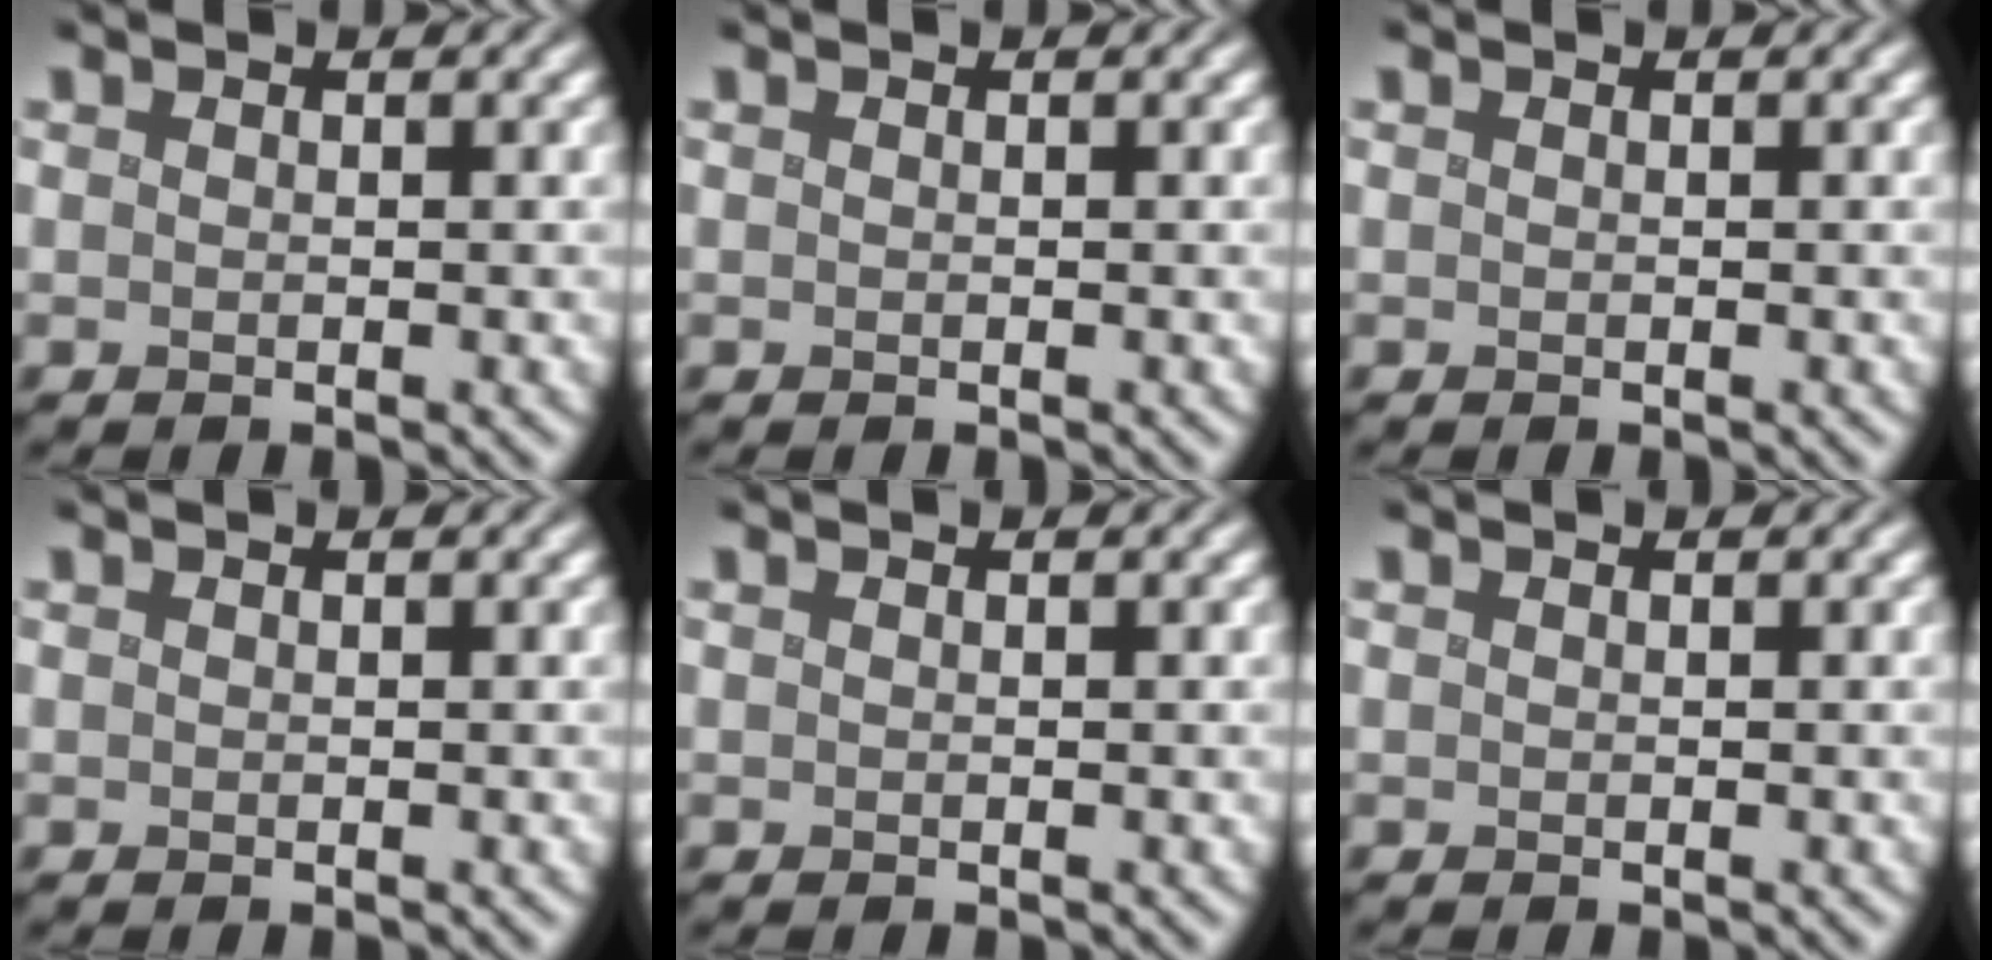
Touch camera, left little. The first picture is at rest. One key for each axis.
{"total": 0.0}
{"total": 0.0}
{"total": 0.0}
{"total": 0.0}
{"total": 0.0}